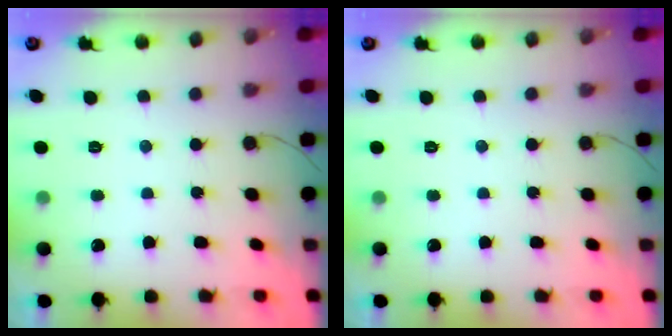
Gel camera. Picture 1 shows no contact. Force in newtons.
{"total": 0.0}